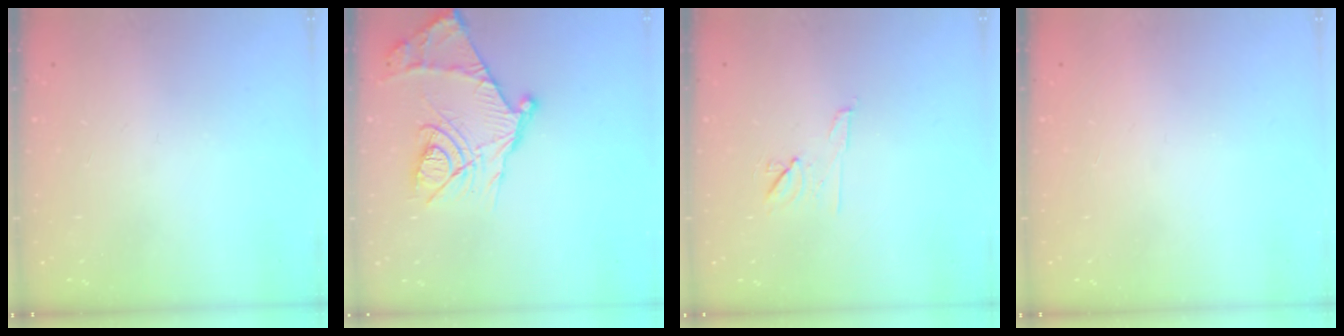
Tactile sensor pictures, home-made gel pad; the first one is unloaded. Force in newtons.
{"total": 18.9, "press": 18.8, "slide": 1.6}
{"total": 7.0, "press": 6.9, "slide": 0.9}
{"total": 1.6, "press": 1.5, "slide": 0.1}